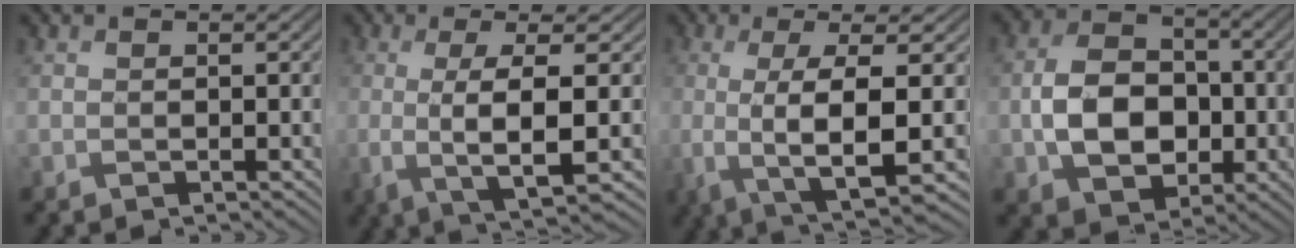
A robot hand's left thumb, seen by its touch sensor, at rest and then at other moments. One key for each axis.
{"total": 7.6, "fx": -0.8, "fy": 1.1, "fz": 7.4, "tx": -0.132, "ty": 0.012, "tz": -0.018}
{"total": 9.9, "fx": -1.8, "fy": 1.8, "fz": 9.6, "tx": -0.158, "ty": 0.007, "tz": -0.029}
{"total": 9.0, "fx": -2.1, "fy": 6.7, "fz": 5.6, "tx": -0.110, "ty": -0.004, "tz": -0.047}